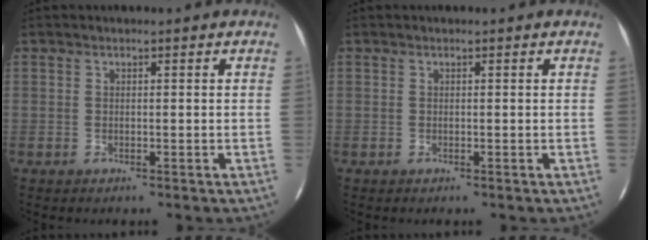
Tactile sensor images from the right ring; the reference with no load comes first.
{"total": 0.0}